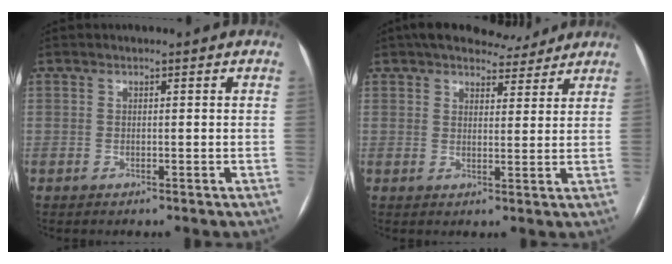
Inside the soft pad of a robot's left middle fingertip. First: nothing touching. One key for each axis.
{"total": 9.5, "fx": 8.4, "fy": 3.3, "fz": 3.1, "tx": -0.030, "ty": 0.013, "tz": 0.110}